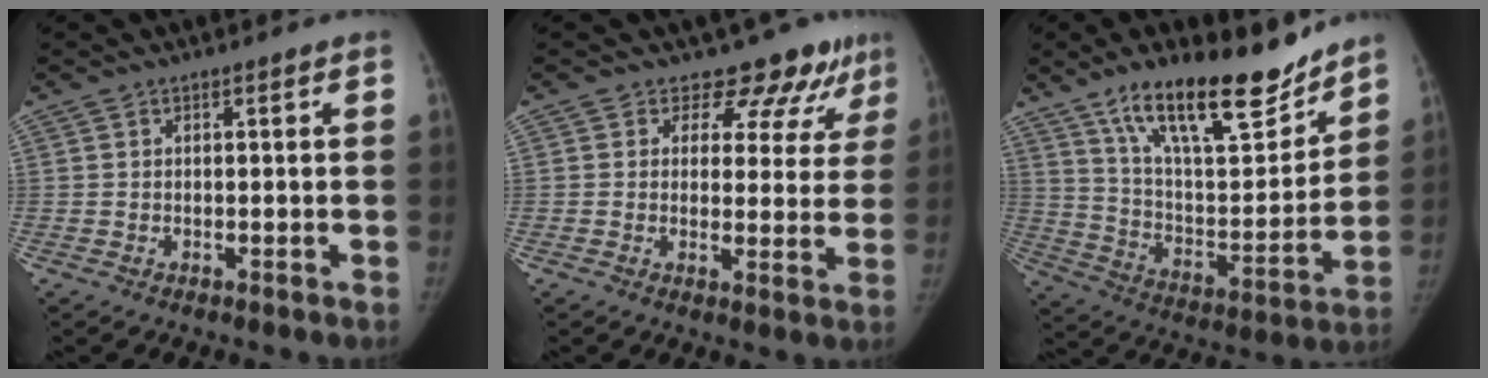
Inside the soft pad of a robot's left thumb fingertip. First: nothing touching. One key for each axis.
{"total": 9.6, "fx": 7.6, "fy": 5.5, "fz": 2.2, "tx": 0.025, "ty": -0.036, "tz": 0.071}
{"total": 23.0, "fx": 16.6, "fy": 7.6, "fz": 14.1, "tx": -0.183, "ty": -0.082, "tz": 0.279}